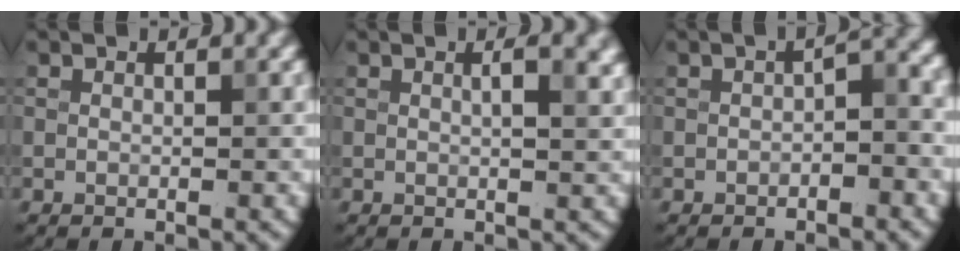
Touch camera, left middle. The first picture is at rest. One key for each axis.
{"total": 3.4, "fx": 1.2, "fy": 1.4, "fz": 2.9, "tx": -0.025, "ty": 0.011, "tz": 0.007}
{"total": 2.5, "fx": -0.7, "fy": 1.2, "fz": 2.1, "tx": -0.029, "ty": 0.005, "tz": -0.014}